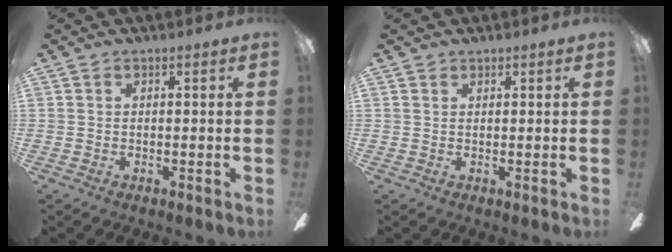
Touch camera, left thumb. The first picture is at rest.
{"total": 0.8, "force": [0.7, 0.3, 0.0], "torque": [0.000, 0.001, 0.014]}